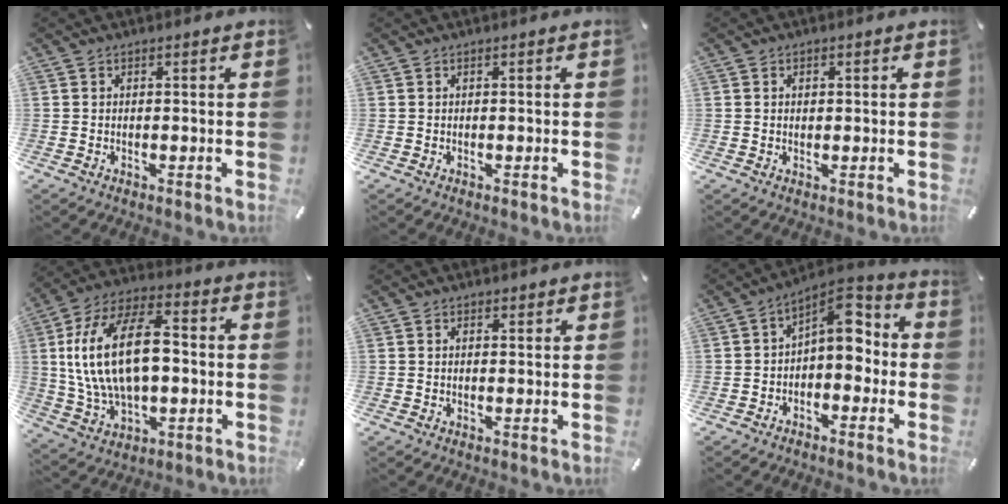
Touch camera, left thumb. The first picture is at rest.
{"total": 0.0}
{"total": 1.0, "force": [0.1, 0.9, 0.5], "torque": [-0.004, 0.000, 0.000]}
{"total": 21.0, "force": [1.0, 12.7, 16.7], "torque": [-0.339, 0.012, 0.017]}
{"total": 1.0, "force": [0.6, 0.7, 0.2], "torque": [0.004, -0.002, 0.011]}
{"total": 8.8, "force": [1.2, 5.3, 6.9], "torque": [-0.083, -0.019, 0.013]}